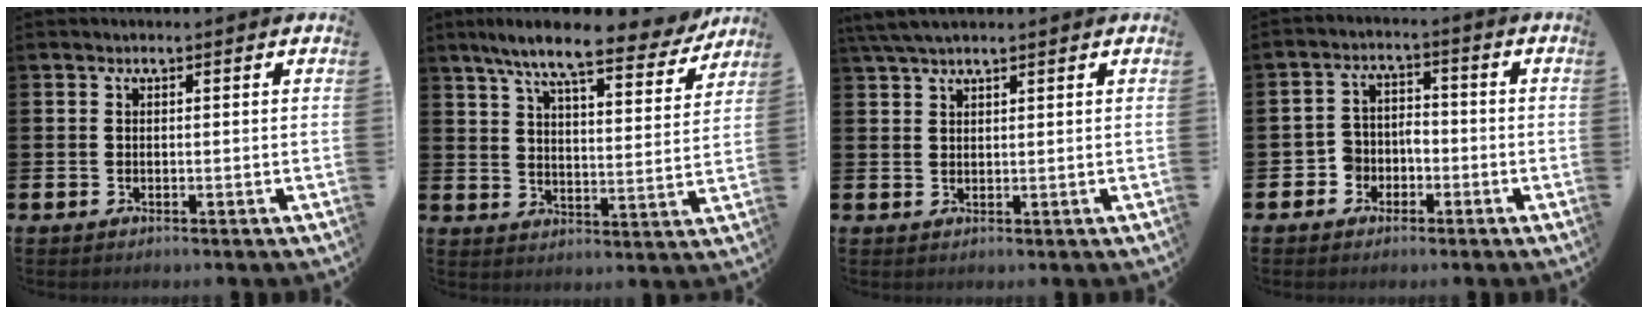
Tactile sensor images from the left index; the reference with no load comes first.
{"total": 9.6, "force": [8.4, 1.2, 4.6], "torque": [-0.104, -0.044, 0.143]}
{"total": 3.6, "force": [3.0, 0.7, 1.8], "torque": [-0.046, 0.001, 0.057]}
{"total": 3.7, "force": [-2.1, 3.0, 0.3], "torque": [-0.023, 0.005, -0.048]}